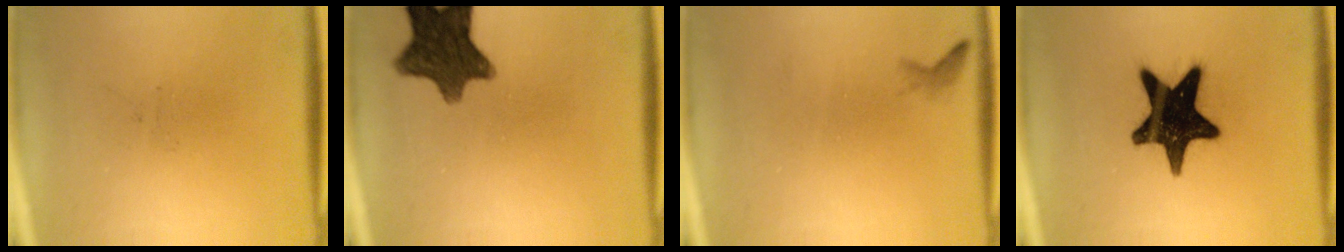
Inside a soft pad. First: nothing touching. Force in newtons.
{"total": 11.4}
{"total": 0.7}
{"total": 17.9}